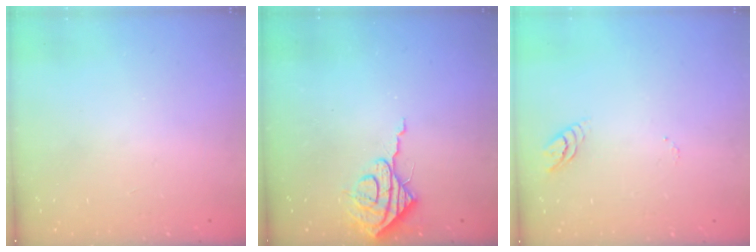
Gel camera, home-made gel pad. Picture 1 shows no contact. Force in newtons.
{"total": 8.2, "press": 8.1, "slide": 0.7}
{"total": 3.4, "press": 3.4, "slide": 0.4}